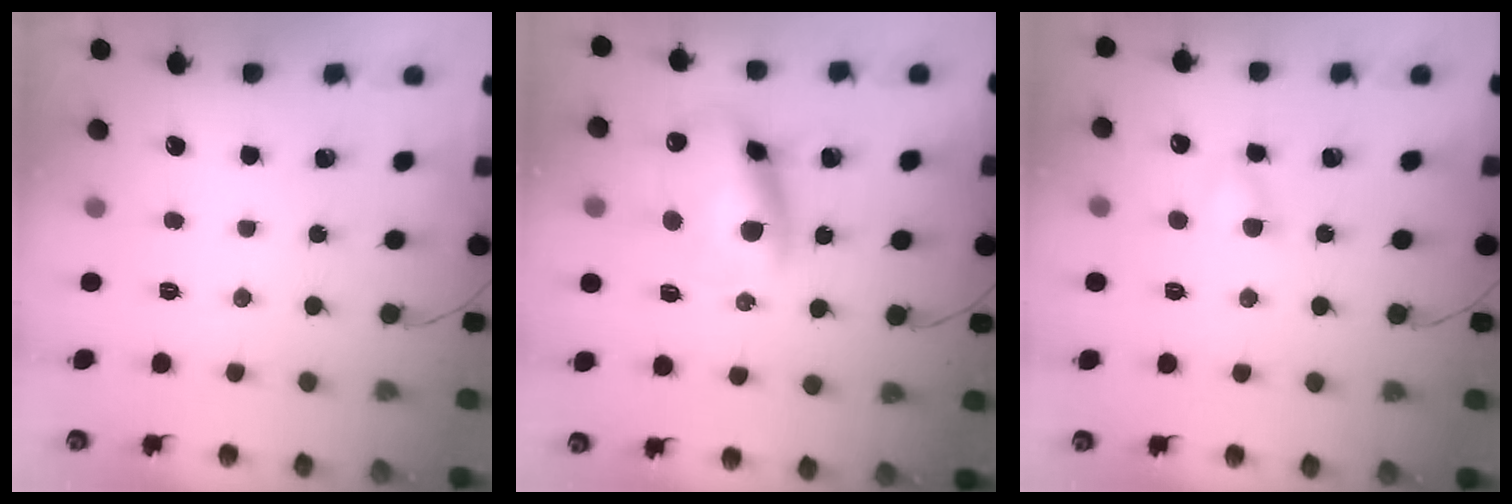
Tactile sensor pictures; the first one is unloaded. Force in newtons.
{"total": 12.7, "press": 12.5, "slide": 2.5}
{"total": 3.7, "press": 3.7, "slide": 0.7}